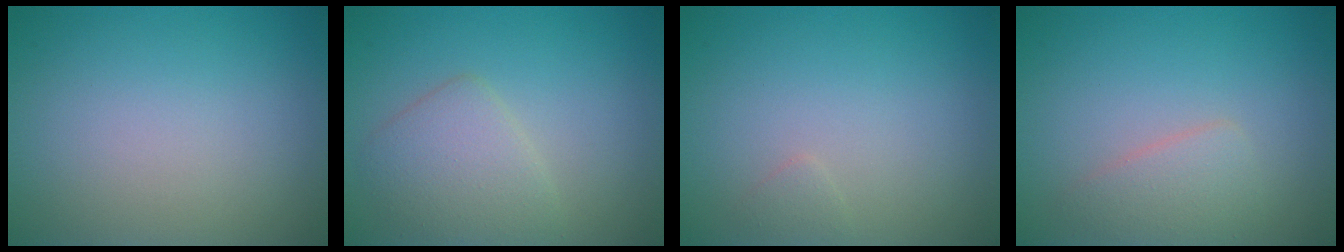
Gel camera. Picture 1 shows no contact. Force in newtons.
{"total": 3.3, "press": 3.3, "slide": 0.2}
{"total": 0.6, "press": 0.6, "slide": 0.0}
{"total": 2.2, "press": 2.2, "slide": 0.0}